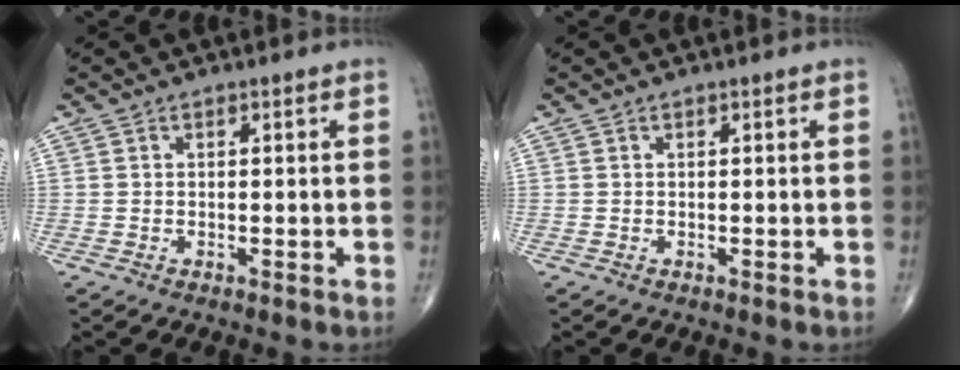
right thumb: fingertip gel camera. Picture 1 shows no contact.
{"total": 0.0}